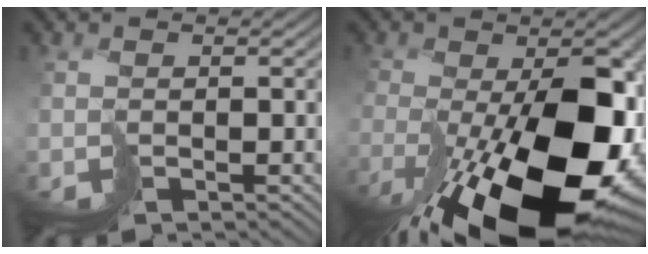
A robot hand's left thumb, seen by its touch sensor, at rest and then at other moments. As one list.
[{"total": 18.0, "force": [-6.5, 8.0, 14.8], "torque": [-0.233, -0.039, -0.083]}]